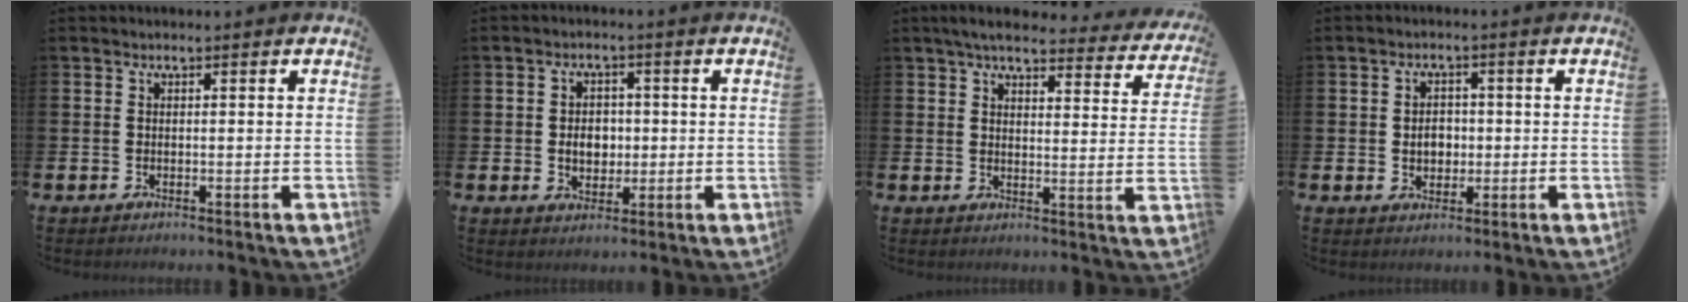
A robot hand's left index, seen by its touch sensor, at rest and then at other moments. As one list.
[{"total": 3.8, "force": [-0.1, 3.0, 2.3], "torque": [-0.035, 0.005, -0.010]}, {"total": 5.1, "force": [4.6, 1.1, 1.9], "torque": [-0.041, -0.029, 0.077]}, {"total": 3.2, "force": [-0.1, 2.5, 1.9], "torque": [-0.026, 0.004, -0.009]}]